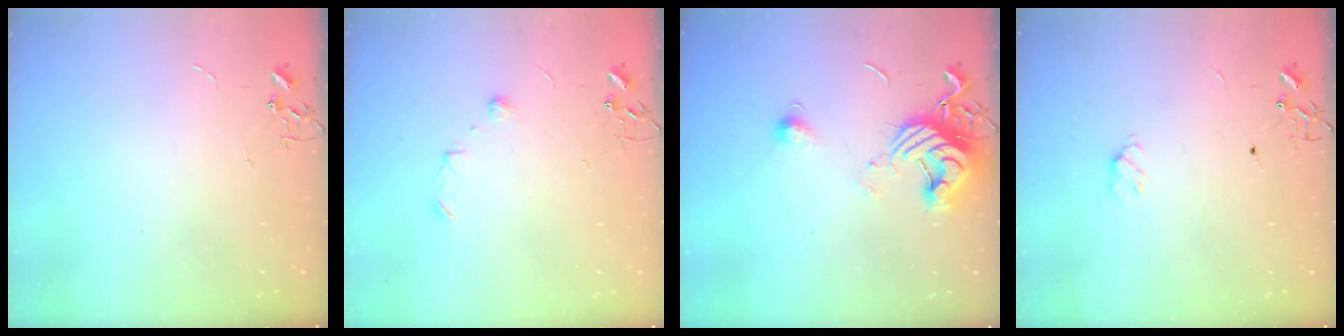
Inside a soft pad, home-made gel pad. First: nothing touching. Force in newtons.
{"total": 8.0, "press": 7.9, "slide": 0.7}
{"total": 12.9, "press": 12.8, "slide": 1.3}
{"total": 4.7, "press": 4.7, "slide": 0.6}